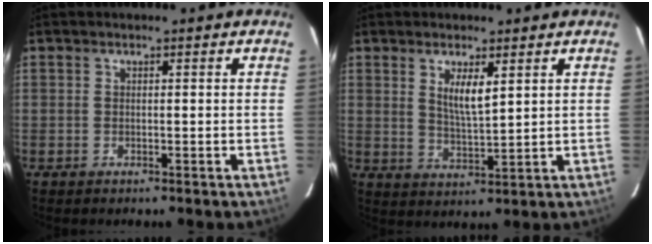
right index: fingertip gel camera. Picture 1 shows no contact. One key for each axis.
{"total": 5.5, "fx": 2.3, "fy": 1.5, "fz": 4.7, "tx": -0.085, "ty": -0.007, "tz": 0.045}